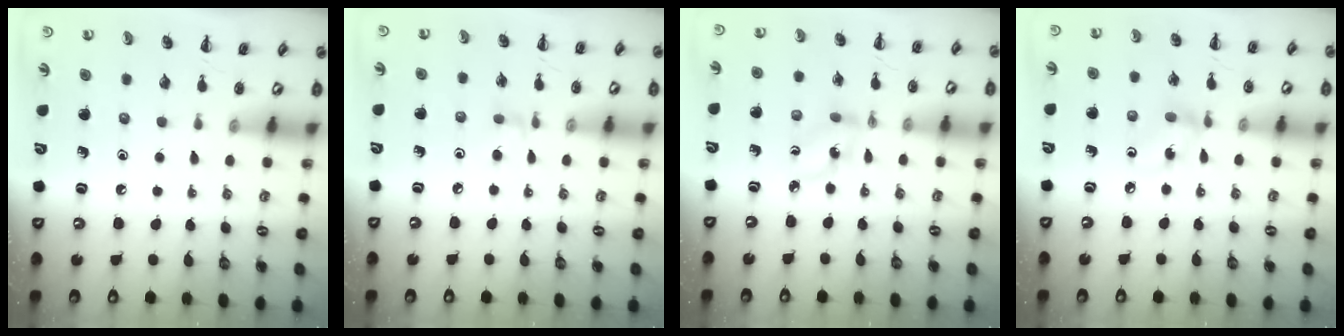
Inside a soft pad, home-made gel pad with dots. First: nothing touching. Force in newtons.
{"total": 2.9, "press": 2.8, "slide": 0.9}
{"total": 1.8, "press": 1.7, "slide": 0.5}
{"total": 4.7, "press": 4.4, "slide": 1.4}